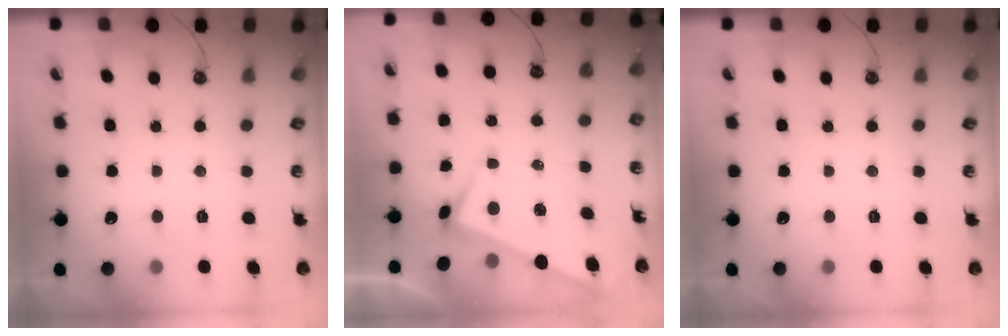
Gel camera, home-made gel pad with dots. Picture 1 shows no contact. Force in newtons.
{"total": 3.0, "press": 3.0, "slide": 0.2}
{"total": 0.0}